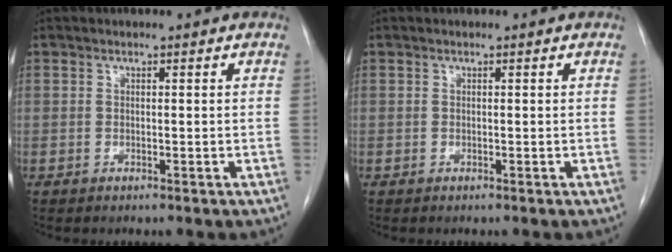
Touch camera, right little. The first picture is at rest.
{"total": 0.0}